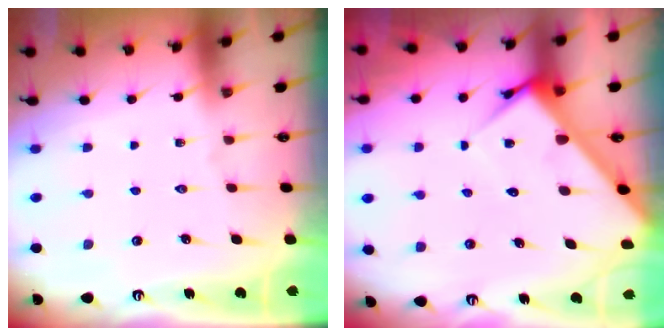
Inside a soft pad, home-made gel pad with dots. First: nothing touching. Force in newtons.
{"total": 6.7, "press": 6.7, "slide": 0.6}